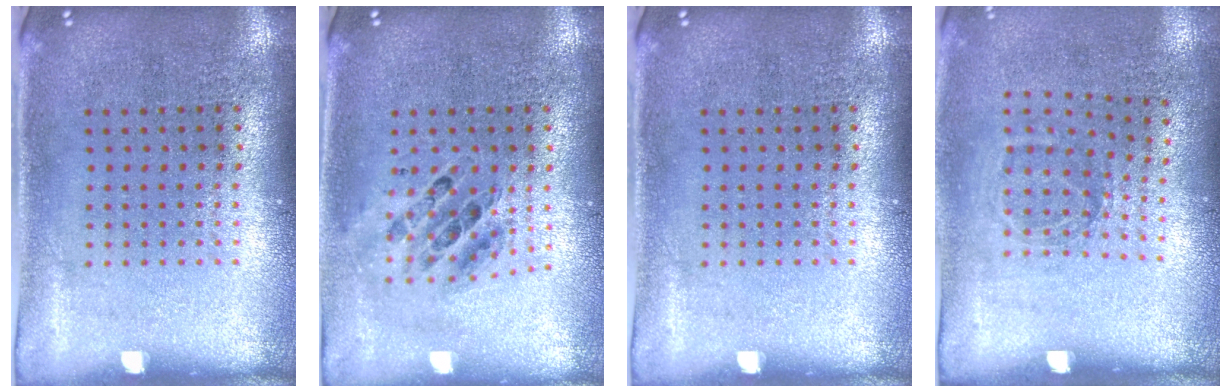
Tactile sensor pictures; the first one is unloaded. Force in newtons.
{"total": 0.6, "press": 0.6, "slide": 0.1}
{"total": 0.0}
{"total": 1.1, "press": 0.8, "slide": 0.7}